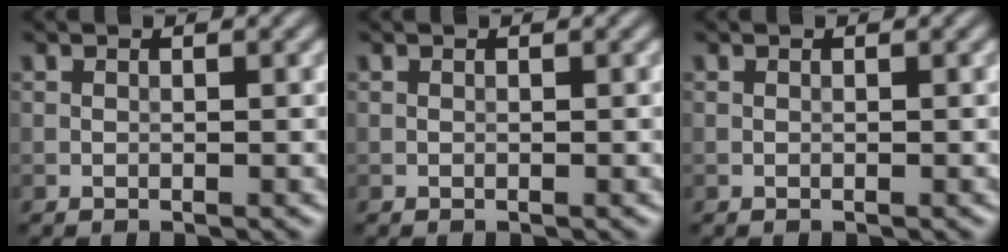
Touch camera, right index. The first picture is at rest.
{"total": 0.0}
{"total": 0.0}